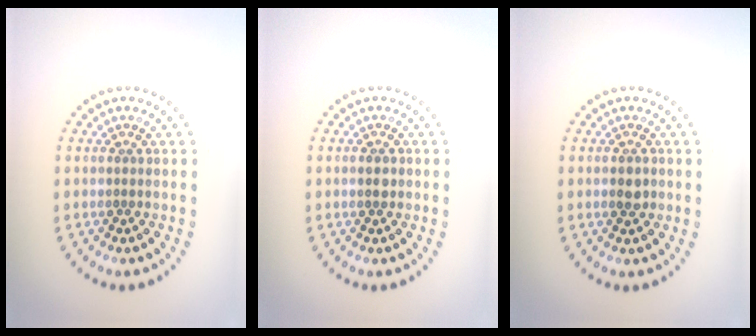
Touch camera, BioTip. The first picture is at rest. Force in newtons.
{"total": 1.4, "press": 1.4, "slide": 0.1}
{"total": 1.4, "press": 1.3, "slide": 0.3}